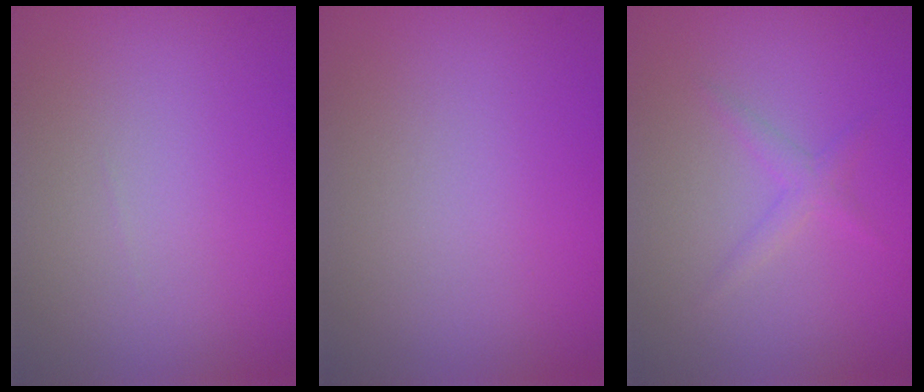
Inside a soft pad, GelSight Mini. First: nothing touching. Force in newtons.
{"total": 0.0}
{"total": 1.3, "press": 1.3, "slide": 0.0}